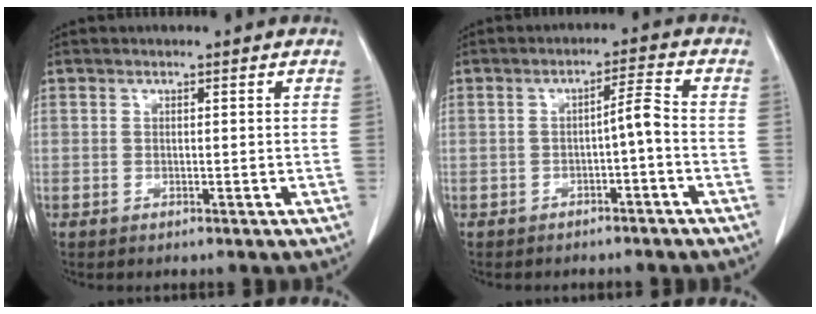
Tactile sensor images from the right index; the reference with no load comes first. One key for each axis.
{"total": 3.3, "fx": -1.3, "fy": 0.0, "fz": 3.1, "tx": -0.047, "ty": 0.011, "tz": -0.019}